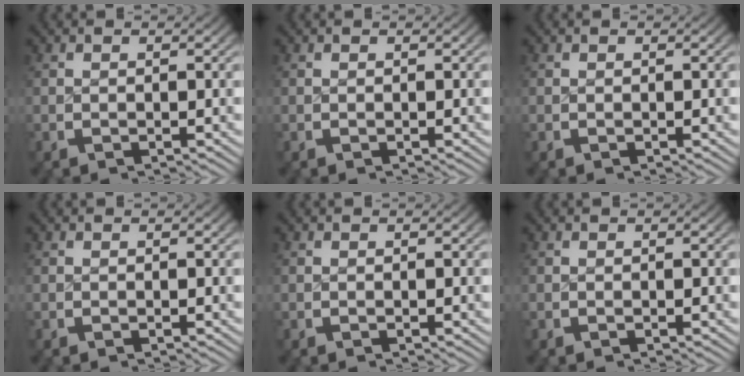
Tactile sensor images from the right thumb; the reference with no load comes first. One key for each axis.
{"total": 0.0}
{"total": 0.0}
{"total": 0.0}
{"total": 0.0}
{"total": 0.0}